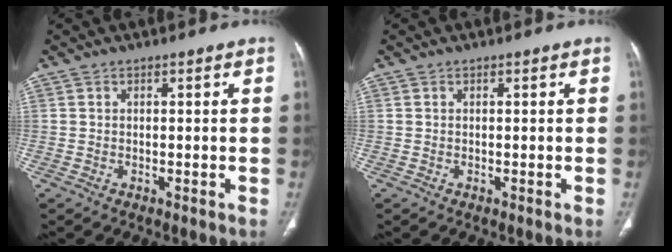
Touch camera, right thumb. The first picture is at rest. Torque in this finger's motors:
{"motor_torque": [0.01, 0.00, -0.04, -0.01, 0.01]}